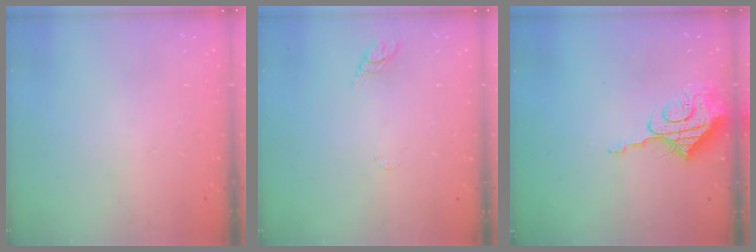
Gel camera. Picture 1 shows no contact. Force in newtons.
{"total": 3.3, "press": 3.3, "slide": 0.3}
{"total": 10.2, "press": 10.2, "slide": 0.8}